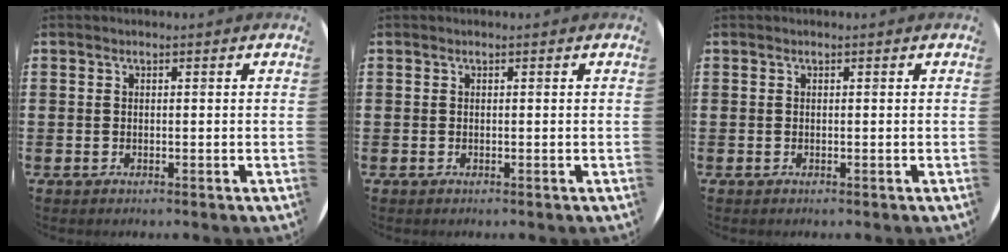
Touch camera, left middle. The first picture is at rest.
{"total": 0.0}
{"total": 0.0}